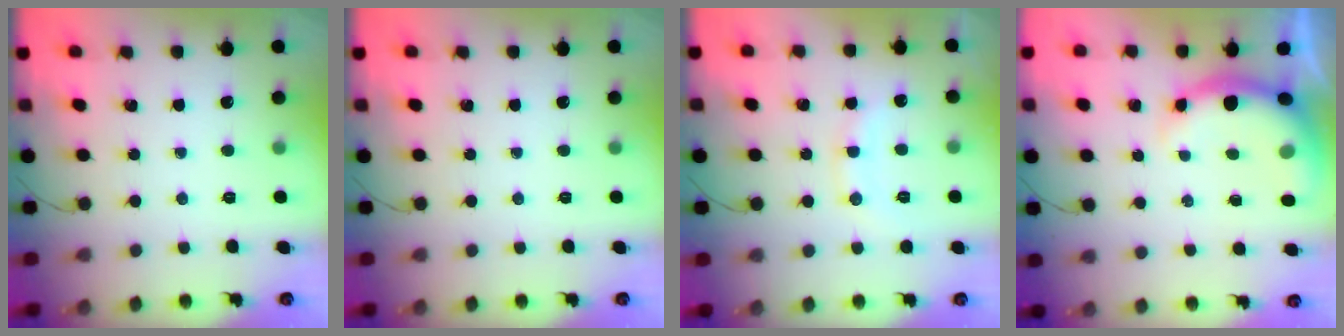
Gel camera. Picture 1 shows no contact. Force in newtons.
{"total": 0.0}
{"total": 8.7, "press": 8.7, "slide": 0.5}
{"total": 6.6, "press": 6.6, "slide": 0.7}